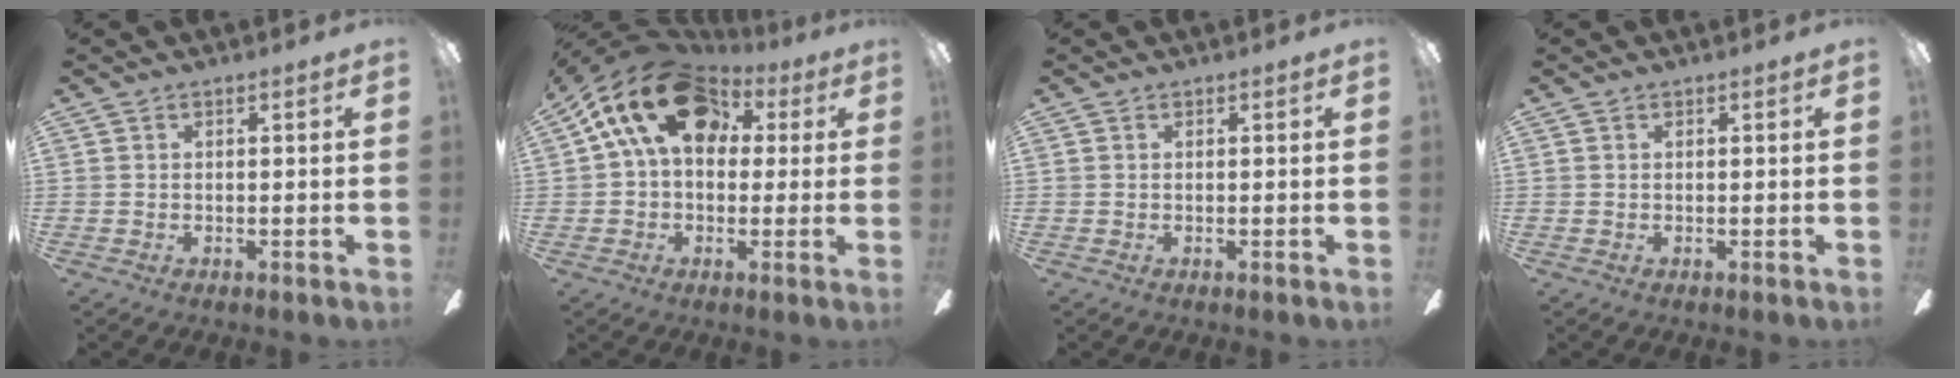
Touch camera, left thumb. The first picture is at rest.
{"total": 17.4, "force": [6.4, 11.6, 11.4], "torque": [-0.207, -0.011, 0.113]}
{"total": 0.0}
{"total": 0.0}